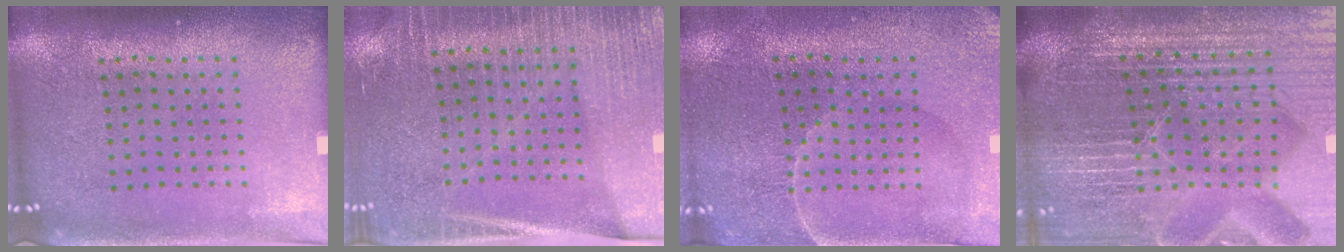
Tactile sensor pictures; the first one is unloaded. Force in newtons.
{"total": 3.4, "press": 3.0, "slide": 1.6}
{"total": 0.7, "press": 0.6, "slide": 0.4}
{"total": 7.2, "press": 6.3, "slide": 3.5}